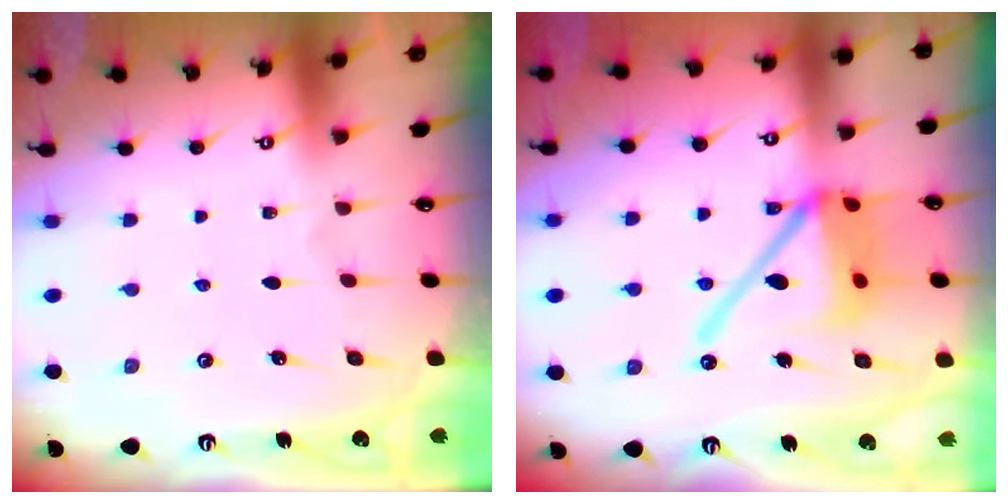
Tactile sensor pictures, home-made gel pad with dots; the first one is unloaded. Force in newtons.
{"total": 16.2, "press": 16.0, "slide": 2.3}